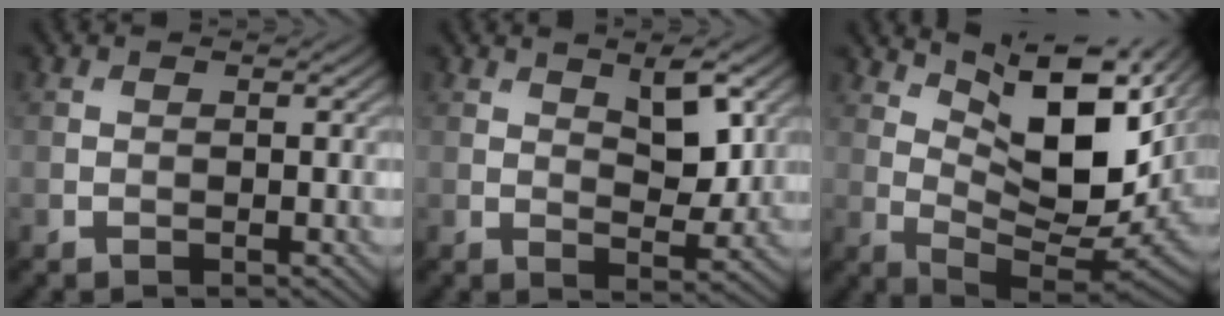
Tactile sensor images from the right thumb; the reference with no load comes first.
{"total": 5.7, "force": [2.5, 2.4, 4.4], "torque": [-0.072, -0.009, 0.041]}
{"total": 14.0, "force": [6.4, 5.1, 11.4], "torque": [-0.204, 0.000, 0.119]}